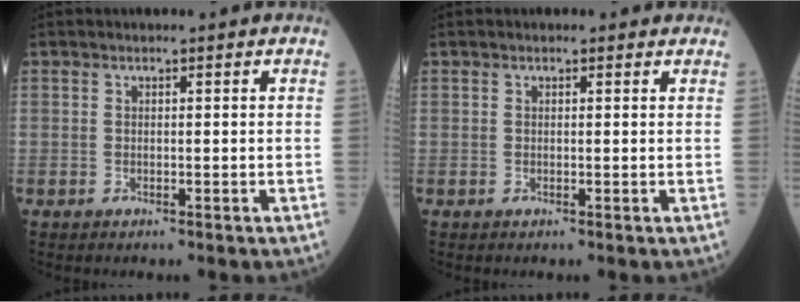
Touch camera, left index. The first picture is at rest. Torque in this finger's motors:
{"motor_torque": [0.59, -0.56, 0.06, 0.04]}